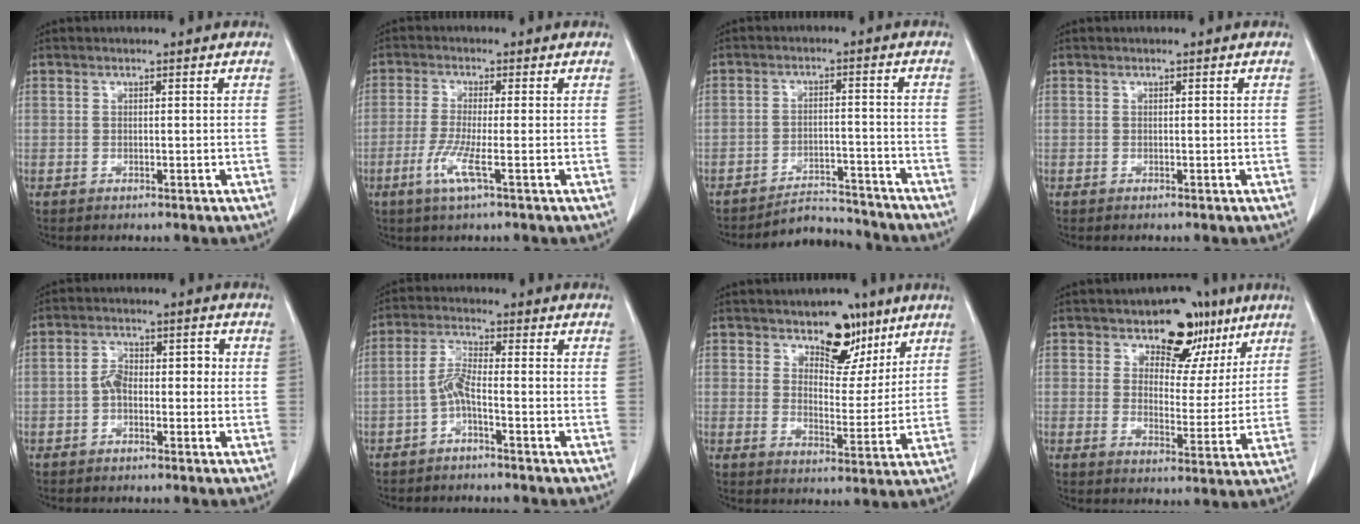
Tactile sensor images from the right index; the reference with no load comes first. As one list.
[{"total": 4.8, "force": [-1.9, -0.1, 4.4], "torque": [-0.095, -0.011, -0.040]}, {"total": 6.8, "force": [-6.7, 1.2, -0.5], "torque": [0.009, 0.017, -0.104]}, {"total": 0.0}, {"total": 4.3, "force": [-0.9, 2.5, 3.3], "torque": [-0.055, 0.029, -0.016]}, {"total": 4.0, "force": [-2.0, 0.4, 3.5], "torque": [-0.074, 0.011, -0.041]}, {"total": 8.0, "force": [5.4, 4.4, 4.0], "torque": [-0.047, -0.002, 0.084]}, {"total": 8.9, "force": [5.6, 5.7, 3.9], "torque": [-0.032, 0.008, 0.079]}]